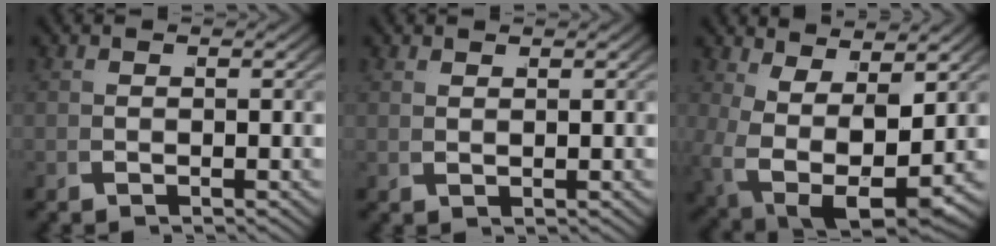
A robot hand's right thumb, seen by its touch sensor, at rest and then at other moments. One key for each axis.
{"total": 1.1, "fx": 1.1, "fy": -0.3, "fz": 0.1, "tx": 0.002, "ty": 0.002, "tz": 0.028}
{"total": 10.7, "fx": -0.6, "fy": 7.3, "fz": 7.8, "tx": -0.185, "ty": -0.063, "tz": 0.019}